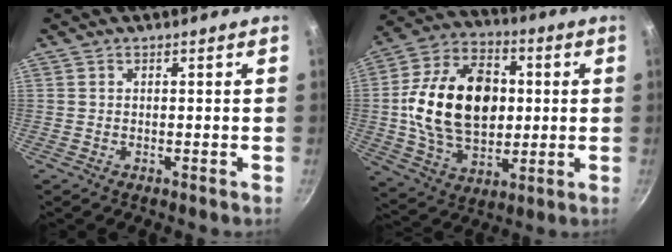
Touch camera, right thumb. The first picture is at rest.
{"total": 22.2, "force": [1.5, 15.3, 16.0], "torque": [-0.248, 0.017, 0.023]}